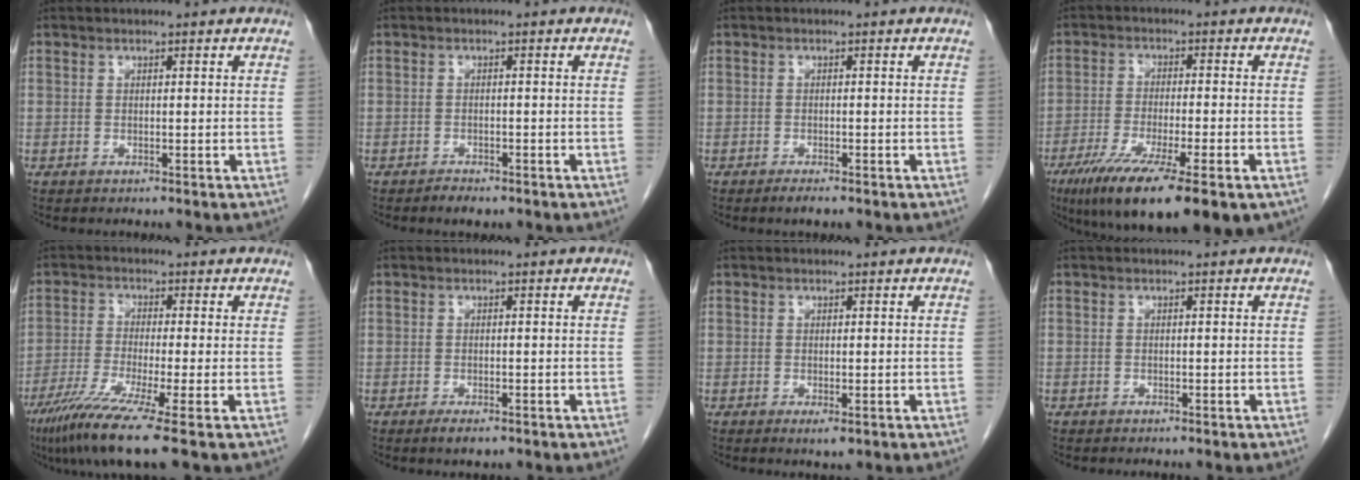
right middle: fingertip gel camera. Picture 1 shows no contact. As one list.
[{"total": 1.9, "force": [-1.5, 0.8, 0.9], "torque": [-0.019, -0.001, -0.019]}, {"total": 1.7, "force": [-1.3, 0.4, 1.1], "torque": [-0.021, -0.003, -0.018]}, {"total": 16.6, "force": [-10.2, 2.8, 12.8], "torque": [-0.190, -0.041, -0.163]}, {"total": 10.0, "force": [-6.3, -1.0, 7.7], "torque": [-0.142, -0.031, -0.110]}, {"total": 2.2, "force": [-1.5, 0.7, 1.5], "torque": [-0.027, -0.003, -0.019]}, {"total": 1.6, "force": [-0.7, 0.5, 1.3], "torque": [-0.017, -0.003, -0.007]}, {"total": 0.5, "force": [-0.4, 0.3, 0.0], "torque": [-0.006, 0.003, -0.008]}]